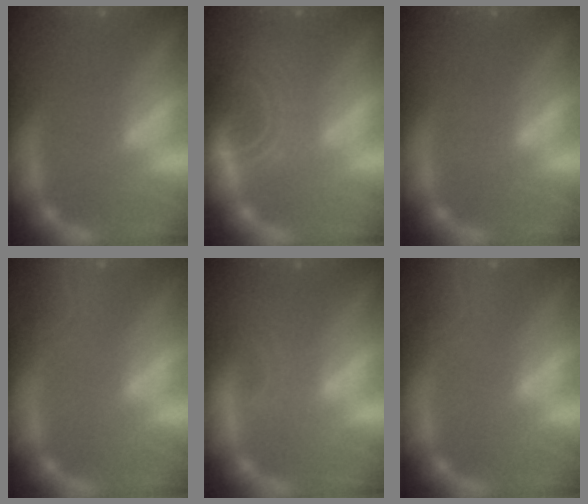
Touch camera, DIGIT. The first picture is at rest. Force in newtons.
{"total": 7.0}
{"total": 0.0}
{"total": 4.0}
{"total": 1.9}
{"total": 4.0}